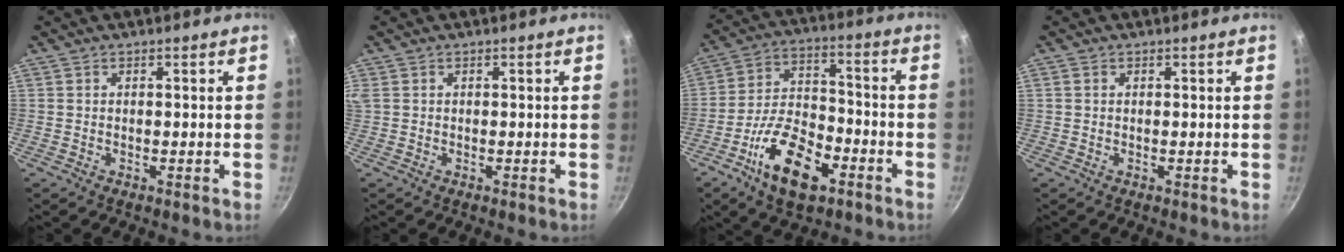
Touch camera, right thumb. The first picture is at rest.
{"total": 1.4, "force": [0.6, 1.0, 0.8], "torque": [-0.016, 0.004, 0.013]}
{"total": 15.1, "force": [-7.5, 7.5, 10.8], "torque": [-0.180, 0.042, -0.141]}
{"total": 0.7, "force": [0.2, 0.6, 0.3], "torque": [-0.006, 0.003, 0.002]}